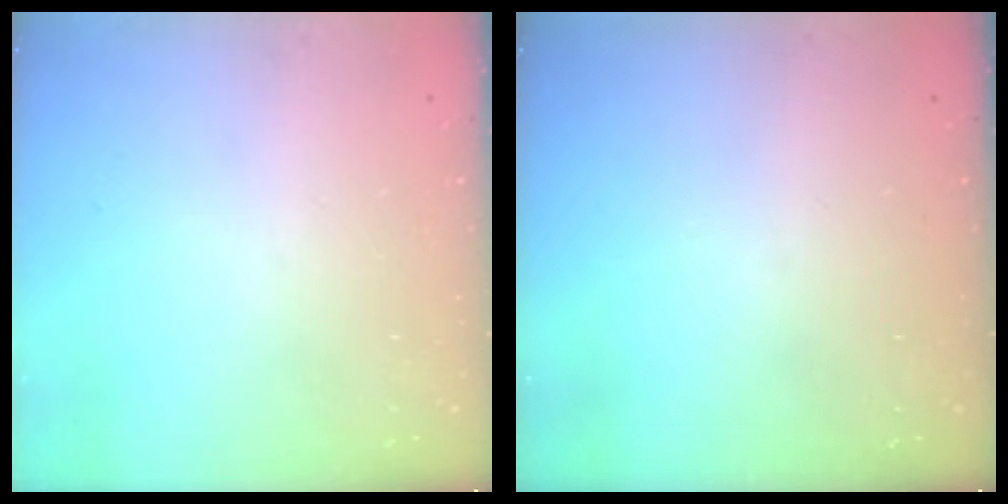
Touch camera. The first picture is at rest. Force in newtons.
{"total": 0.0}